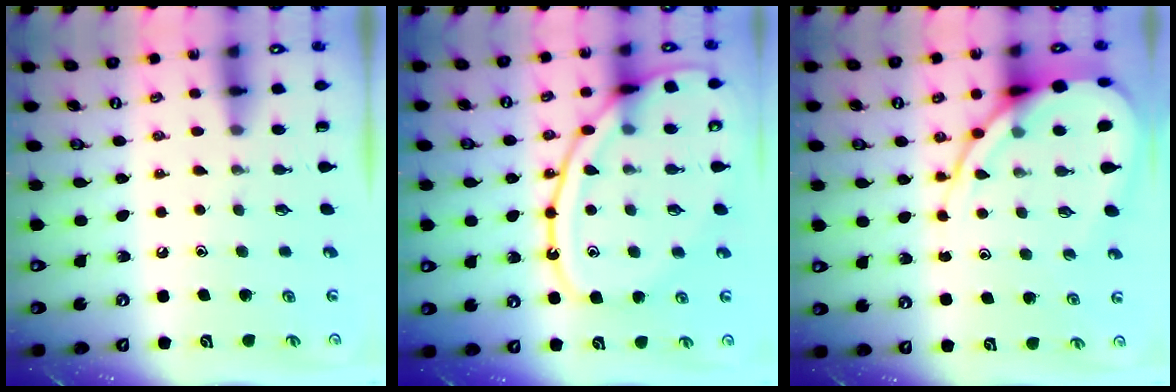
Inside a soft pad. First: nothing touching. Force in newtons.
{"total": 15.7, "press": 15.6, "slide": 1.4}
{"total": 12.1, "press": 12.1, "slide": 0.9}